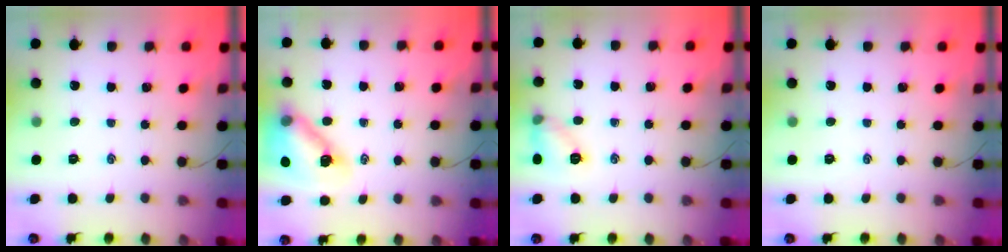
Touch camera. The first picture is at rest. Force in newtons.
{"total": 15.1, "press": 14.6, "slide": 3.8}
{"total": 7.8, "press": 7.5, "slide": 1.8}
{"total": 0.0}